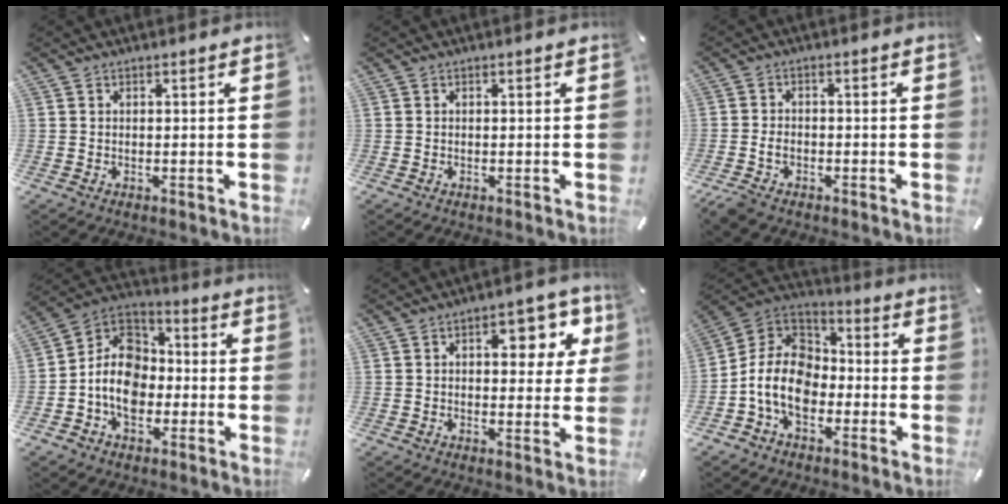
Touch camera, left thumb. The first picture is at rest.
{"total": 0.0}
{"total": 3.0, "force": [-1.6, 1.9, 1.7], "torque": [-0.043, 0.005, -0.034]}
{"total": 11.7, "force": [-3.7, 9.3, 6.1], "torque": [-0.148, 0.022, -0.073]}
{"total": 10.8, "force": [3.3, 5.8, 8.5], "torque": [-0.087, -0.014, 0.045]}
{"total": 11.9, "force": [-4.8, 8.6, 6.6], "torque": [-0.164, 0.019, -0.095]}